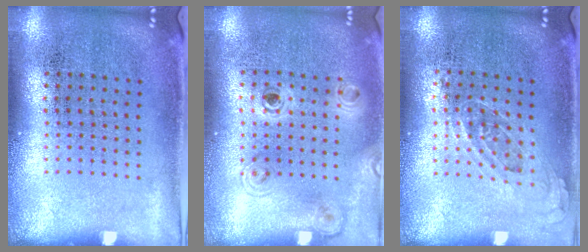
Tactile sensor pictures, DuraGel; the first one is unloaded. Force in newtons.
{"total": 1.1, "press": 1.1, "slide": 0.4}
{"total": 0.8, "press": 0.6, "slide": 0.5}